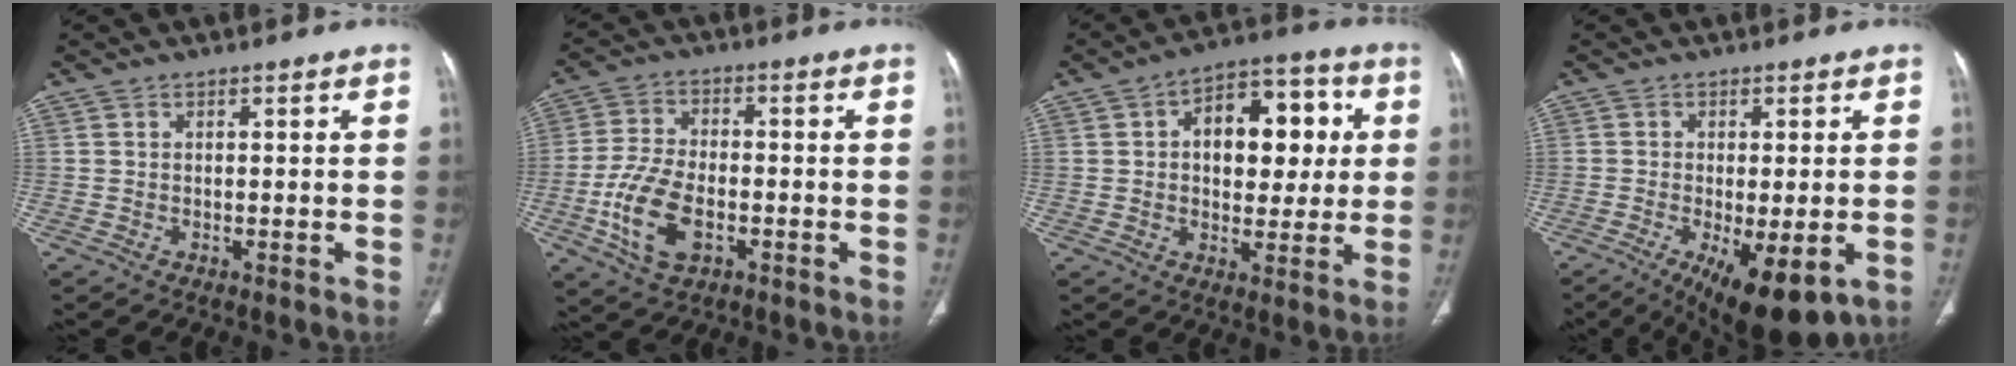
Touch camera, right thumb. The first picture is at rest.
{"total": 11.4, "force": [-3.6, 6.4, 8.6], "torque": [-0.175, 0.011, -0.065]}
{"total": 14.9, "force": [2.7, 9.1, 11.5], "torque": [-0.115, 0.018, 0.036]}
{"total": 12.2, "force": [-4.9, 4.3, 10.3], "torque": [-0.155, -0.013, -0.064]}